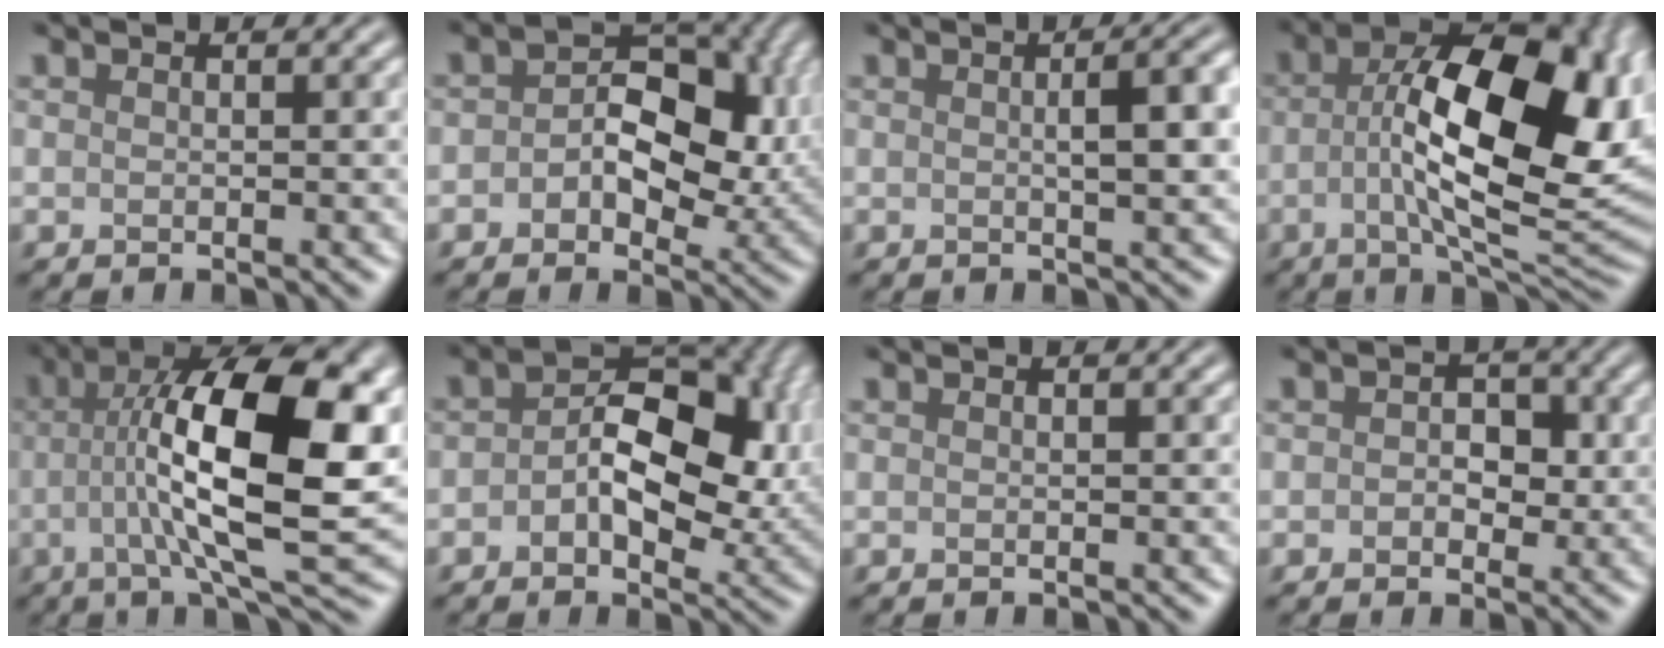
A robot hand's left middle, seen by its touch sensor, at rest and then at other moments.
{"total": 10.1, "force": [0.4, 6.4, 7.7], "torque": [-0.093, 0.008, -0.001]}
{"total": 4.9, "force": [0.6, 1.4, 4.7], "torque": [-0.050, 0.016, 0.005]}
{"total": 15.8, "force": [0.6, 6.8, 14.2], "torque": [-0.200, 0.014, 0.008]}
{"total": 14.5, "force": [0.4, 4.1, 13.9], "torque": [-0.217, 0.017, 0.002]}
{"total": 11.6, "force": [0.2, 7.0, 9.3], "torque": [-0.124, 0.009, 0.001]}
{"total": 0.0}
{"total": 2.4, "force": [0.1, 1.9, 1.5], "torque": [-0.007, 0.002, -0.011]}